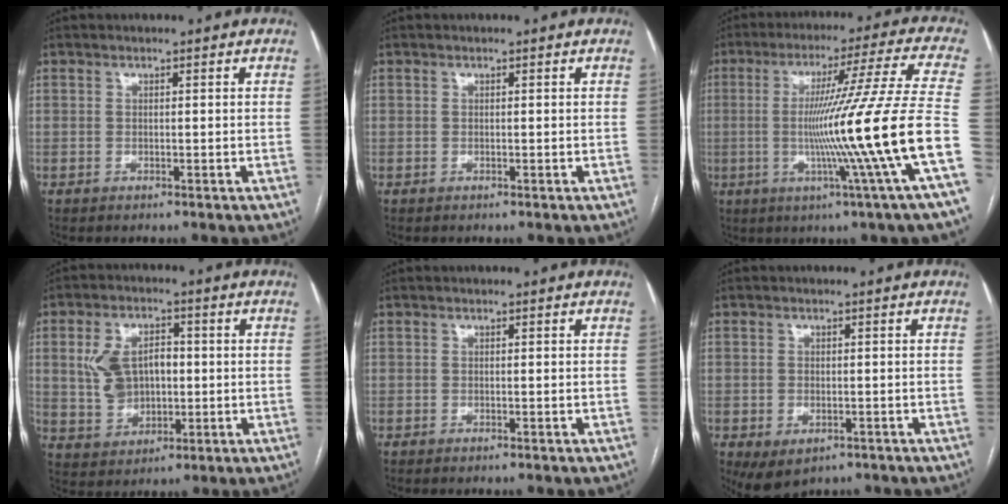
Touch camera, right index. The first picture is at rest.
{"total": 0.0}
{"total": 21.2, "force": [-4.3, -3.6, 20.4], "torque": [-0.286, -0.020, -0.088]}
{"total": 8.7, "force": [0.8, 6.0, 6.2], "torque": [-0.127, 0.019, 0.025]}
{"total": 0.6, "force": [-0.5, -0.1, 0.4], "torque": [-0.010, -0.001, -0.008]}
{"total": 5.2, "force": [-2.8, 3.3, 3.0], "torque": [-0.053, -0.008, -0.033]}